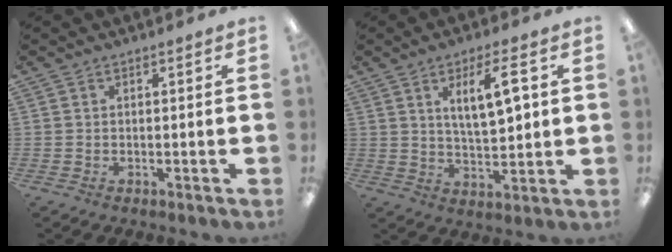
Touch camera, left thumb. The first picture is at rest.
{"total": 9.2, "force": [3.8, 3.0, 7.8], "torque": [-0.133, -0.004, 0.061]}